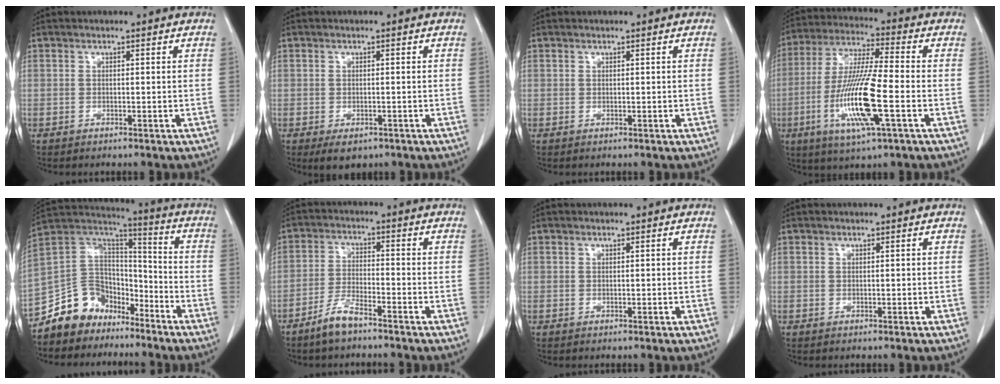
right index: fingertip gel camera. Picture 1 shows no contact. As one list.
[{"total": 3.2, "force": [-1.9, 1.9, 1.8], "torque": [-0.021, -0.002, -0.019]}, {"total": 0.0}, {"total": 14.1, "force": [-3.9, 0.9, 13.5], "torque": [-0.274, -0.015, -0.075]}, {"total": 12.2, "force": [-9.2, 7.7, 1.9], "torque": [-0.039, 0.079, -0.169]}, {"total": 5.2, "force": [-4.1, 0.9, 3.0], "torque": [-0.066, -0.005, -0.084]}, {"total": 0.0}, {"total": 0.0}]